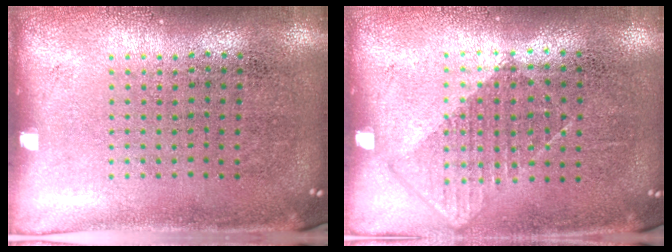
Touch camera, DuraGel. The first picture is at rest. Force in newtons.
{"total": 0.8, "press": 0.7, "slide": 0.4}